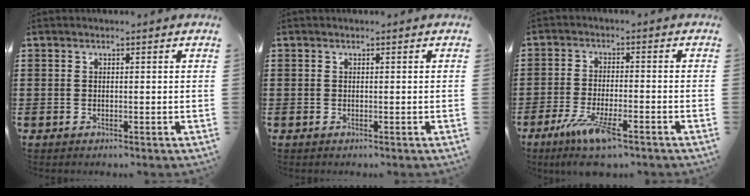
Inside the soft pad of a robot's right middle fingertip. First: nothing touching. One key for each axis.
{"total": 0.0}
{"total": 7.8, "fx": -4.7, "fy": 1.7, "fz": 6.0, "tx": -0.125, "ty": -0.016, "tz": -0.083}